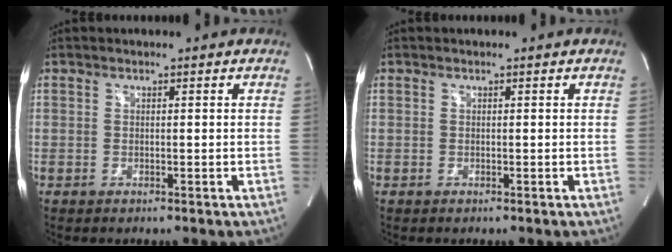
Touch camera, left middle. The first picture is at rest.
{"total": 0.0}